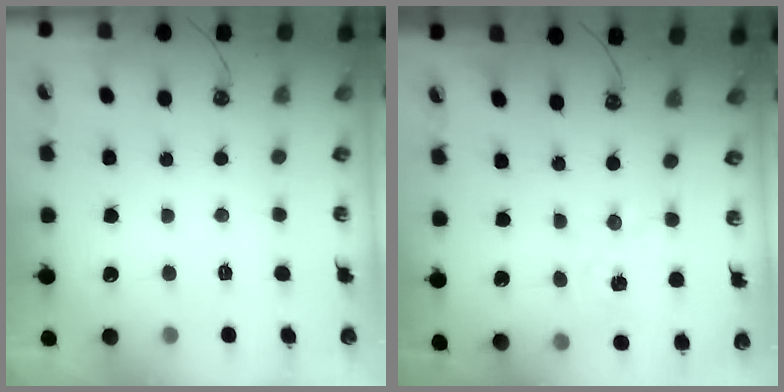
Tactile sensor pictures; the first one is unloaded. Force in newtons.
{"total": 2.6, "press": 2.6, "slide": 0.4}